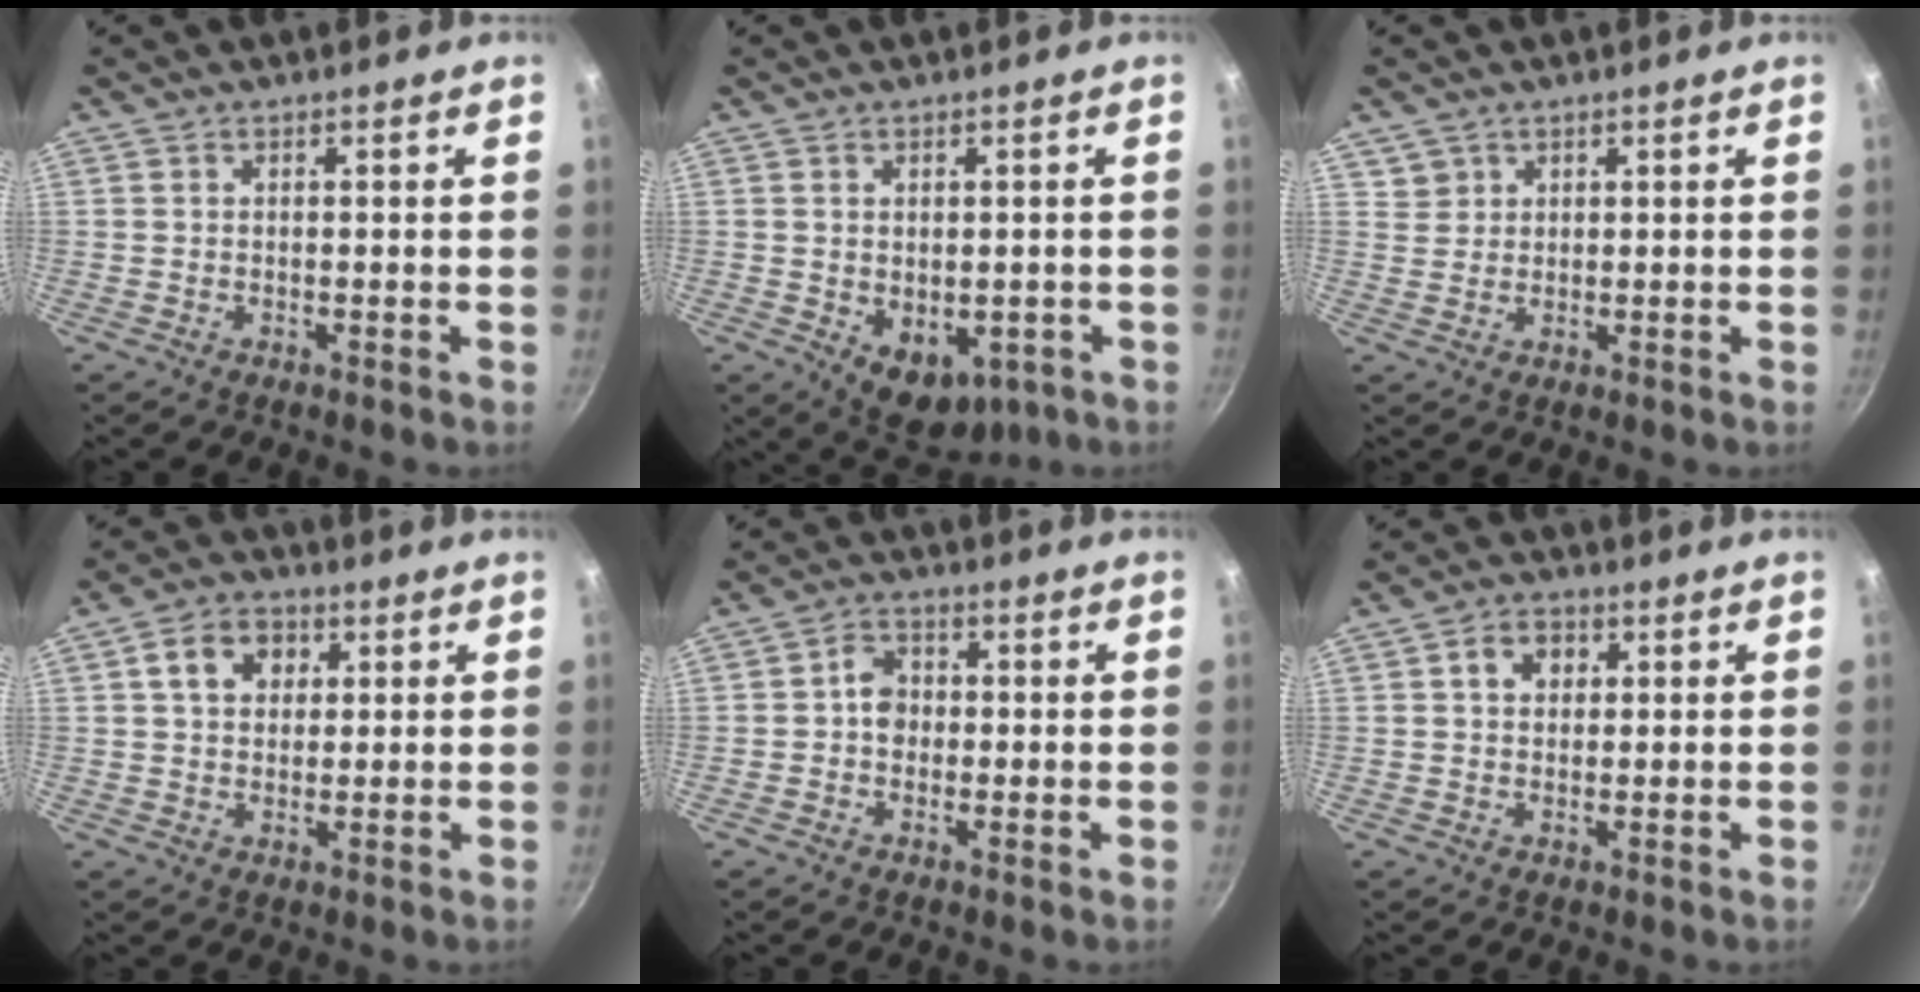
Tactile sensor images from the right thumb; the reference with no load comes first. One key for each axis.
{"total": 8.7, "fx": -1.7, "fy": 5.9, "fz": 6.1, "tx": -0.056, "ty": -0.007, "tz": -0.003}
{"total": 2.8, "fx": 1.6, "fy": 2.3, "fz": 0.0, "tx": 0.022, "ty": 0.008, "tz": 0.028}
{"total": 7.2, "fx": 2.3, "fy": 5.7, "fz": 3.8, "tx": -0.041, "ty": 0.005, "tz": 0.029}
{"total": 4.6, "fx": -0.1, "fy": 3.9, "fz": 2.4, "tx": -0.014, "ty": 0.013, "tz": -0.010}
{"total": 4.6, "fx": 1.3, "fy": 3.7, "fz": 2.5, "tx": -0.020, "ty": 0.005, "tz": 0.015}